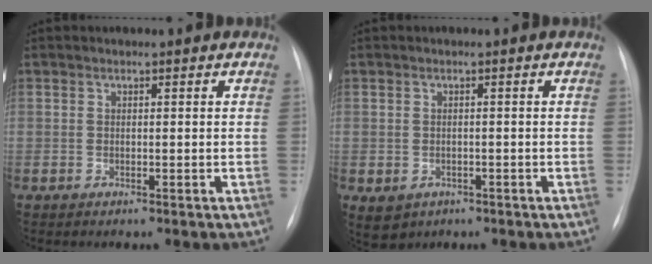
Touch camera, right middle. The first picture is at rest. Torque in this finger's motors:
{"motor_torque": [0.28, -0.24, 0.19, 0.04]}